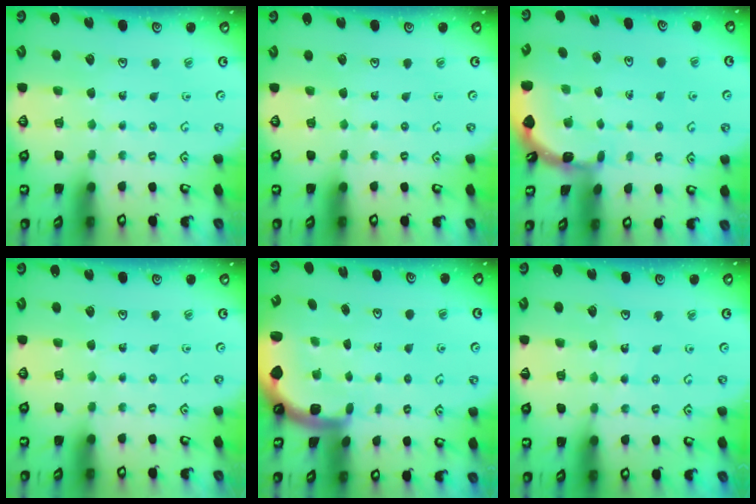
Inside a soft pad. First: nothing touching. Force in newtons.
{"total": 0.0}
{"total": 1.8, "press": 1.8, "slide": 0.1}
{"total": 0.0}
{"total": 1.7, "press": 1.6, "slide": 0.3}
{"total": 7.0, "press": 6.8, "slide": 2.0}